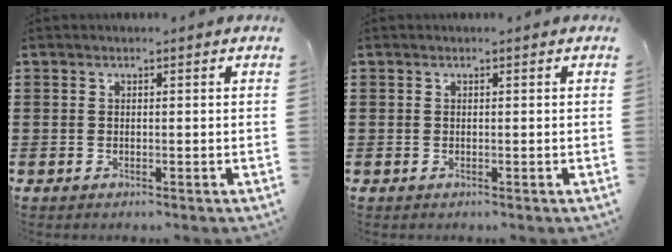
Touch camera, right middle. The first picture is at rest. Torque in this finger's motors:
{"motor_torque": [0.00, 0.00, 0.01, -0.01]}